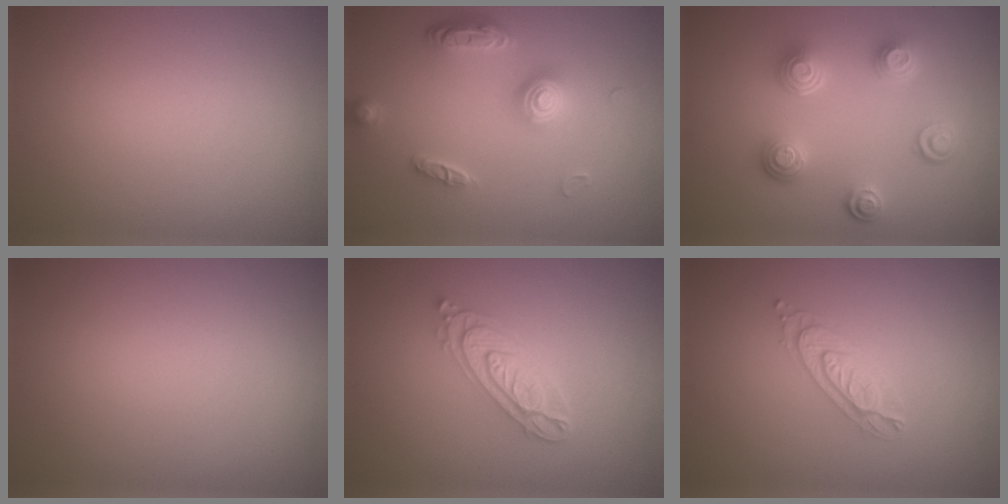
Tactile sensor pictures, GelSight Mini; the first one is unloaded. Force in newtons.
{"total": 3.5, "press": 3.0, "slide": 1.8}
{"total": 4.5, "press": 3.5, "slide": 2.8}
{"total": 0.0}
{"total": 3.7, "press": 3.7, "slide": 0.6}
{"total": 2.2, "press": 2.2, "slide": 0.3}